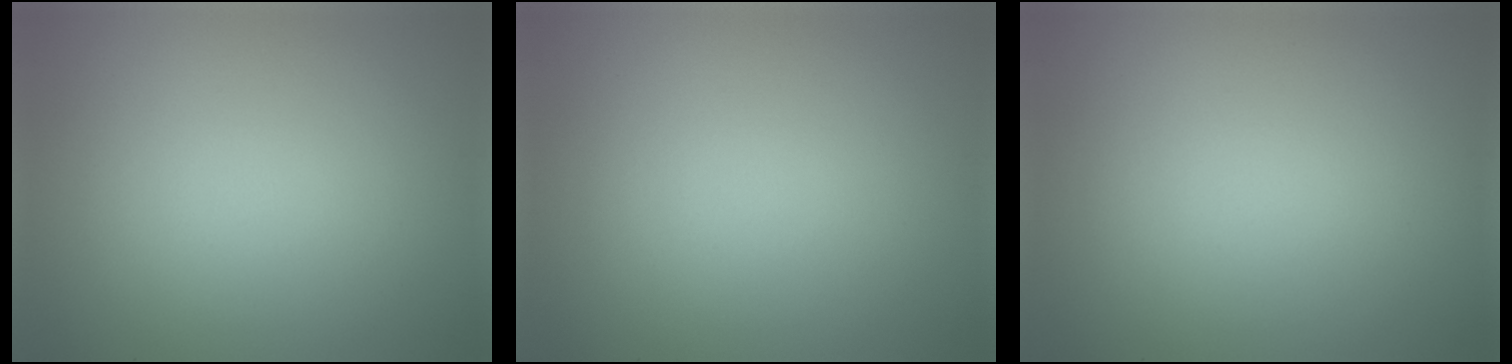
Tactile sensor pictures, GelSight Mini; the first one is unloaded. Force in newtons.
{"total": 0.0}
{"total": 0.0}